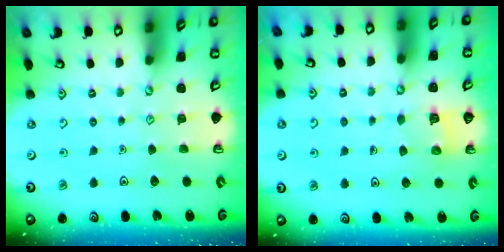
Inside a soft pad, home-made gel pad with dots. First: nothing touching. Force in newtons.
{"total": 3.3, "press": 3.3, "slide": 0.2}